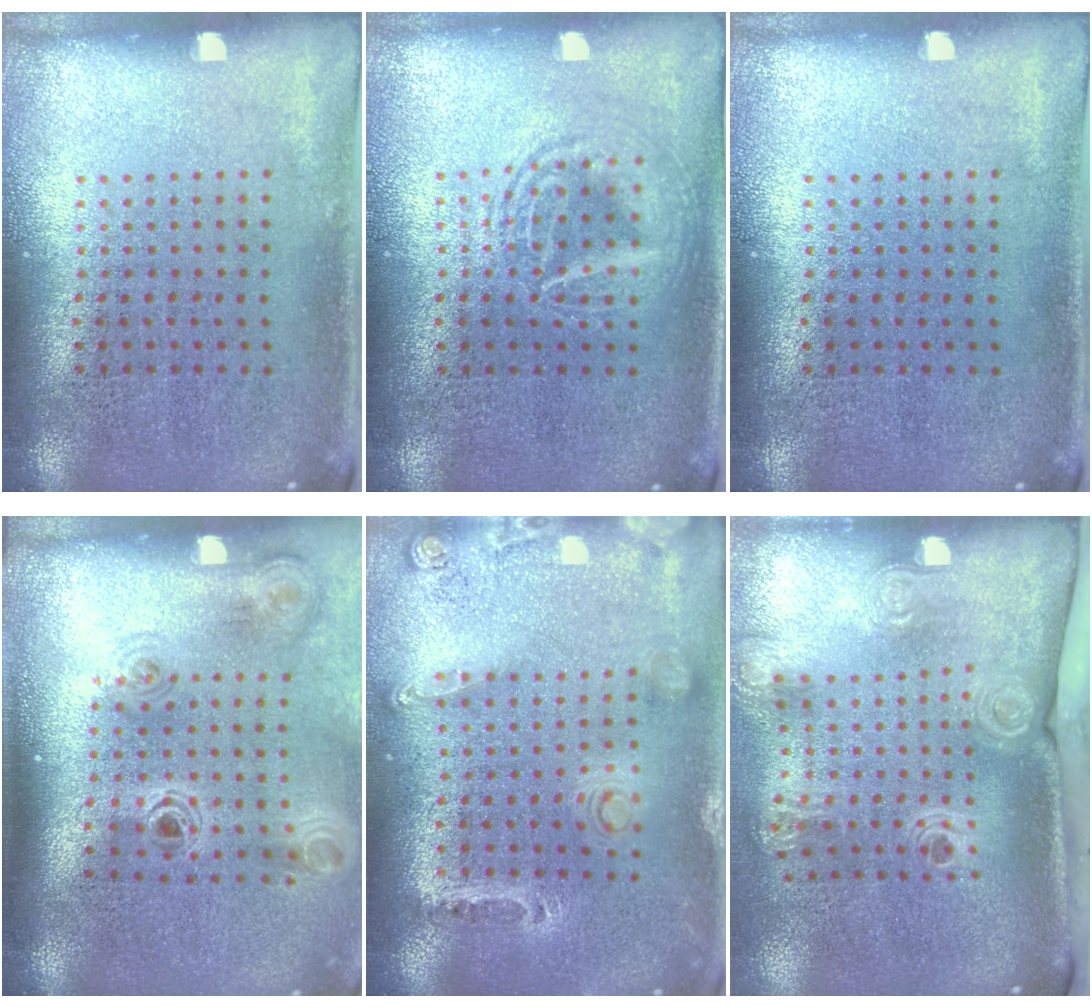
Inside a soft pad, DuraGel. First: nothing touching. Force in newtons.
{"total": 2.8, "press": 2.8, "slide": 0.3}
{"total": 0.0}
{"total": 1.3, "press": 1.2, "slide": 0.5}
{"total": 0.6, "press": 0.6, "slide": 0.3}
{"total": 2.3, "press": 1.6, "slide": 1.5}